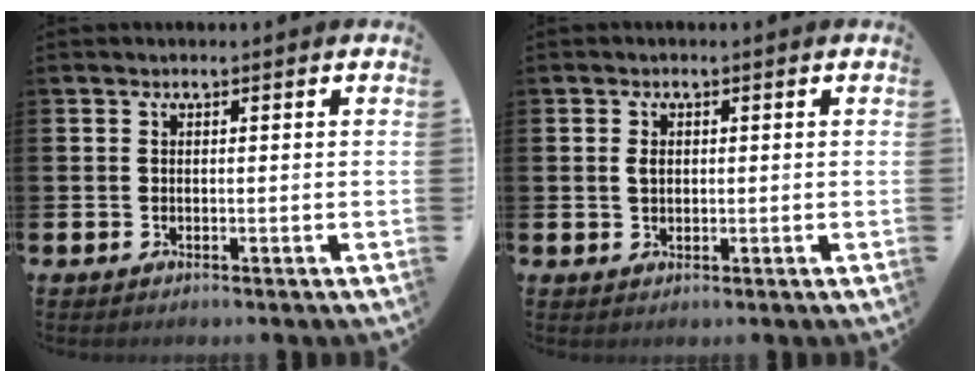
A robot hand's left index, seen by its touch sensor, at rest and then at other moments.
{"total": 1.6, "force": [0.3, 1.1, 1.1], "torque": [-0.016, 0.004, 0.002]}